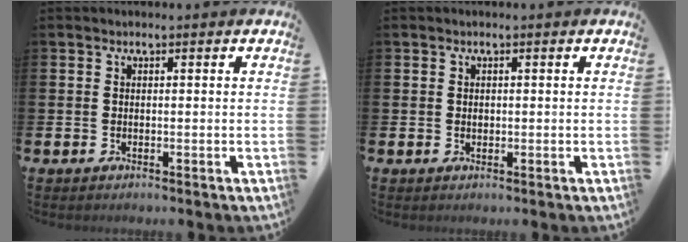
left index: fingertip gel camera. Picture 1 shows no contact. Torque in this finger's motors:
{"motor_torque": [0.42, -0.07, -0.02, 0.00]}